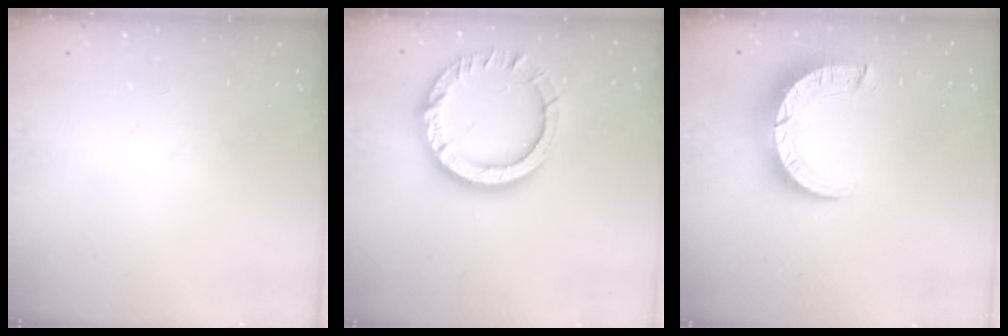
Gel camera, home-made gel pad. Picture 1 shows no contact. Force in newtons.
{"total": 15.1, "press": 15.0, "slide": 1.5}
{"total": 8.7, "press": 8.7, "slide": 1.1}